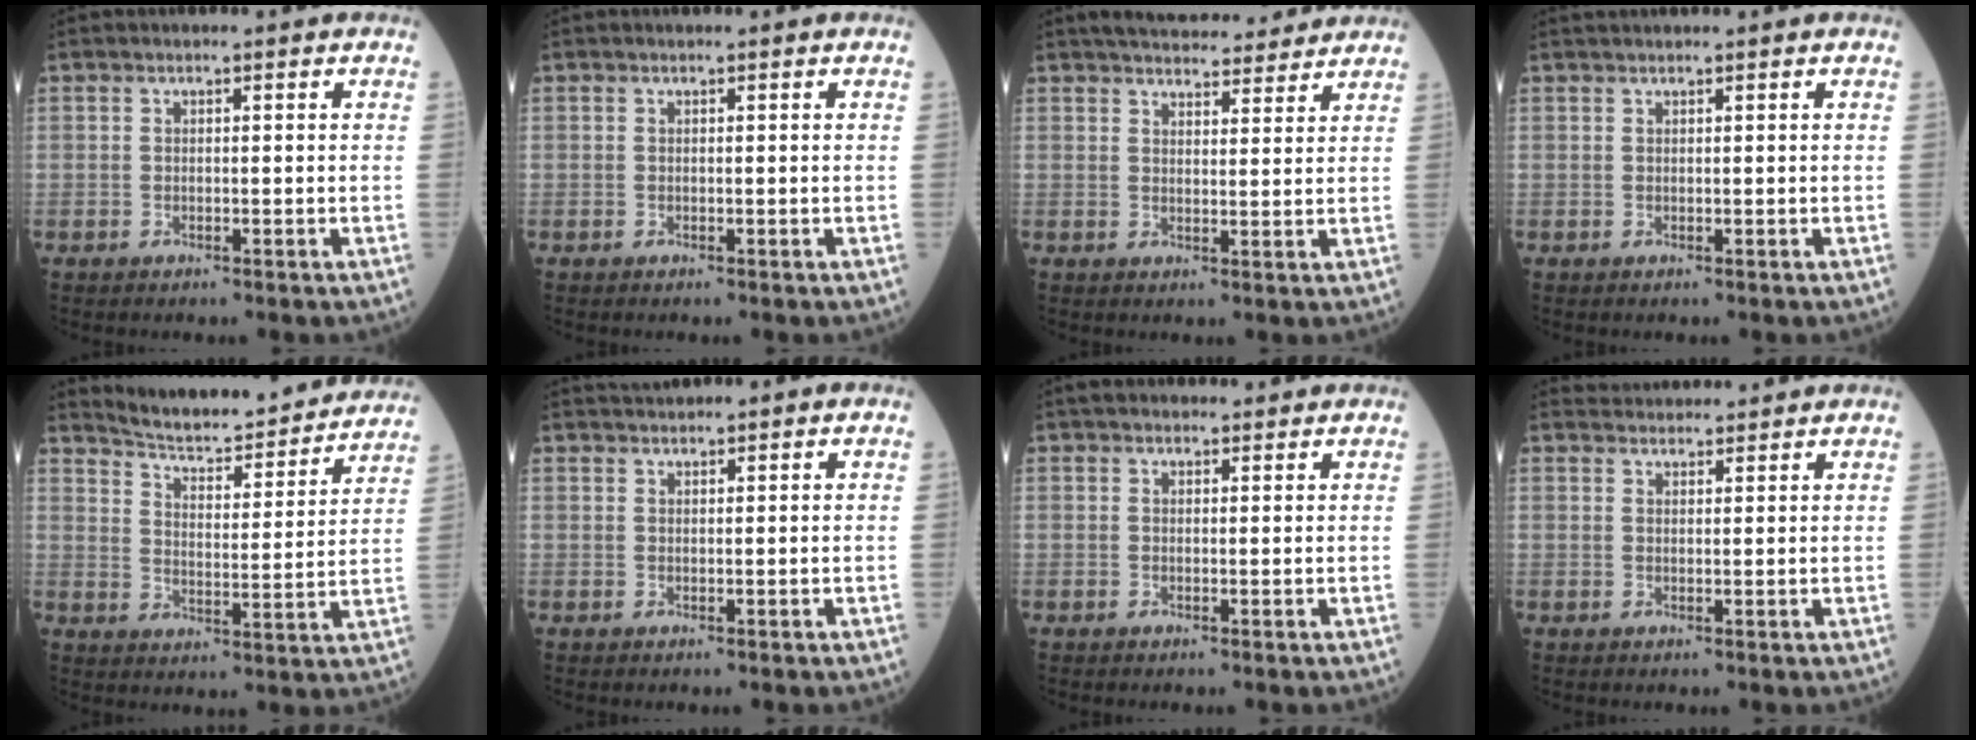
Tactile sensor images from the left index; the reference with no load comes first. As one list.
[{"total": 0.0}, {"total": 11.7, "force": [10.8, 2.5, 3.8], "torque": [-0.046, 0.016, 0.143]}, {"total": 2.1, "force": [1.9, -0.3, 0.8], "torque": [-0.007, 0.025, 0.038]}, {"total": 19.0, "force": [18.0, 2.5, 5.5], "torque": [-0.079, -0.025, 0.238]}, {"total": 1.4, "force": [1.4, -0.1, 0.1], "torque": [-0.006, 0.015, 0.032]}, {"total": 4.6, "force": [4.2, 1.4, 1.2], "torque": [-0.008, 0.032, 0.060]}, {"total": 5.1, "force": [5.1, 0.5, 0.4], "torque": [-0.010, 0.032, 0.075]}]